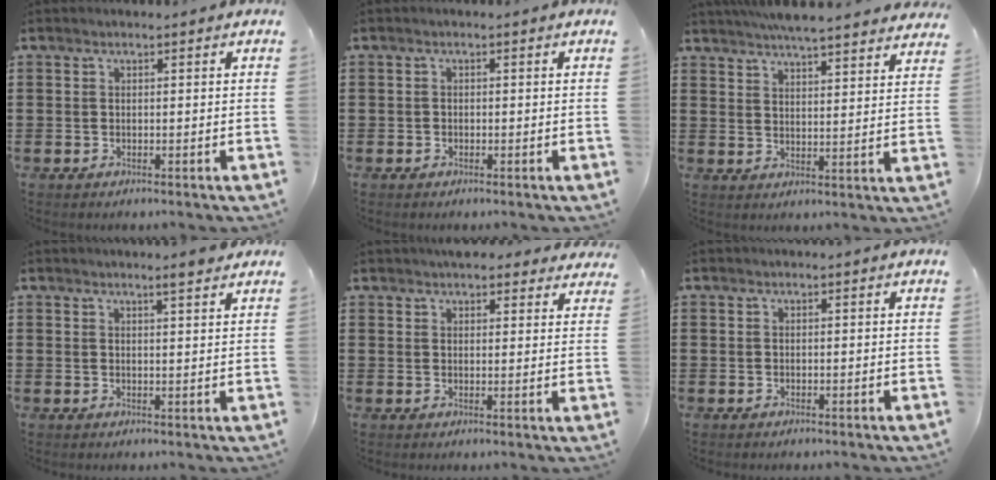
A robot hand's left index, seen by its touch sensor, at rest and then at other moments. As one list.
[{"total": 0.6, "force": [-0.4, 0.4, 0.2], "torque": [-0.004, 0.000, -0.009]}, {"total": 5.7, "force": [5.5, 0.2, 1.5], "torque": [-0.049, -0.021, 0.100]}, {"total": 3.0, "force": [2.6, -0.1, 1.5], "torque": [-0.026, -0.006, 0.046]}, {"total": 4.0, "force": [3.5, 1.4, 1.2], "torque": [-0.023, -0.004, 0.065]}, {"total": 0.0}]